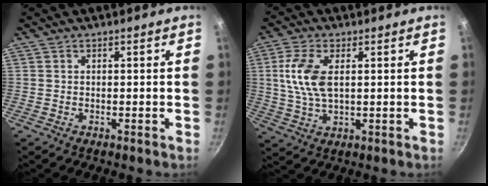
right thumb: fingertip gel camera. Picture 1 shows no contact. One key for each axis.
{"total": 9.0, "fx": 1.6, "fy": 4.6, "fz": 7.6, "tx": -0.154, "ty": 0.003, "tz": 0.032}